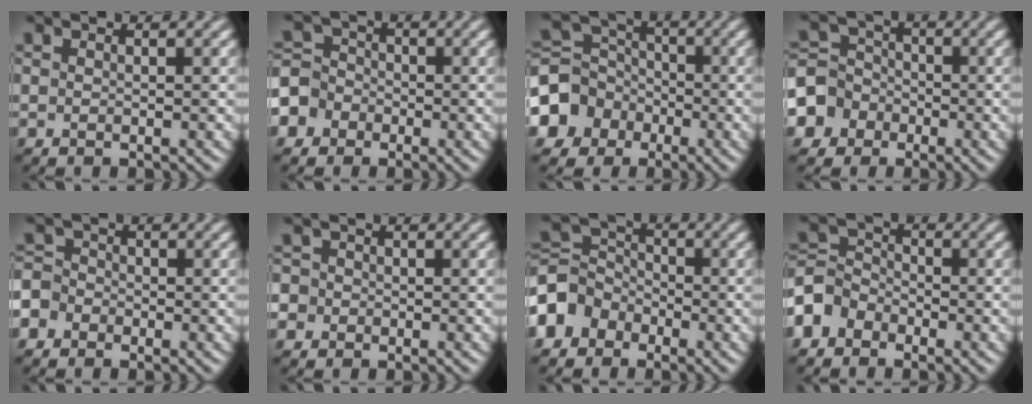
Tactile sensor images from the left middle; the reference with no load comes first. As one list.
[{"total": 5.3, "force": [-3.1, 4.2, 0.6], "torque": [0.001, 0.003, -0.072]}, {"total": 6.6, "force": [-3.3, 5.5, 1.5], "torque": [-0.035, 0.005, -0.086]}, {"total": 5.7, "force": [-3.0, 4.8, 0.7], "torque": [-0.004, 0.006, -0.076]}, {"total": 3.9, "force": [-2.4, 3.0, 0.6], "torque": [0.001, 0.009, -0.058]}, {"total": 2.4, "force": [-0.7, 2.2, 0.3], "torque": [0.005, 0.017, -0.027]}, {"total": 4.8, "force": [-2.9, 3.7, 0.9], "torque": [-0.019, 0.013, -0.072]}, {"total": 3.7, "force": [-2.7, 2.4, 0.5], "torque": [-0.012, 0.009, -0.063]}]